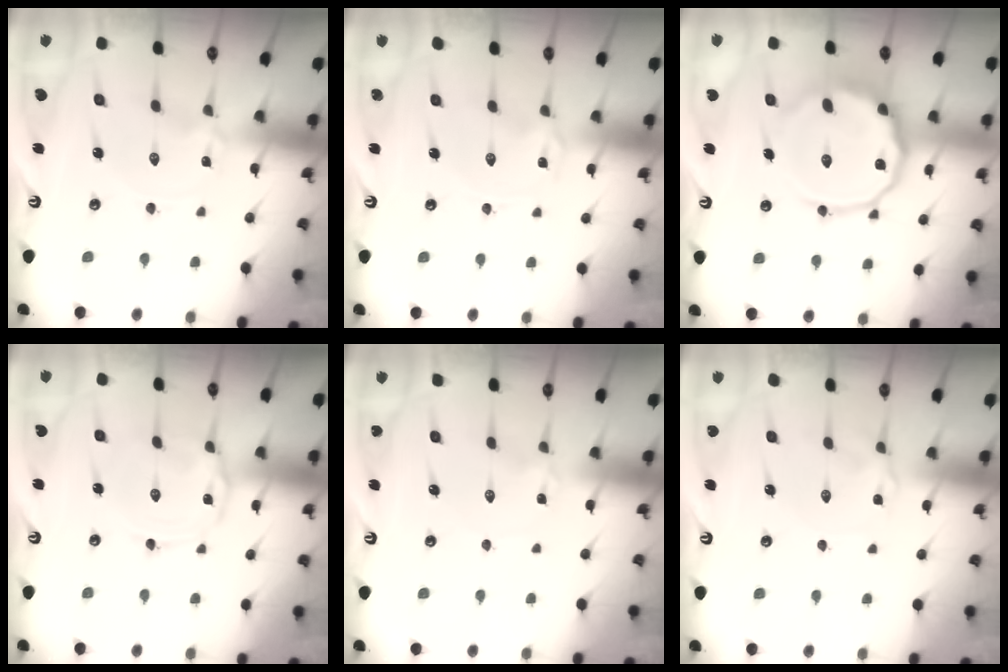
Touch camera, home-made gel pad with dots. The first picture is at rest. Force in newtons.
{"total": 0.0}
{"total": 14.5, "press": 14.4, "slide": 1.6}
{"total": 2.6, "press": 2.6, "slide": 0.4}
{"total": 1.0, "press": 1.0, "slide": 0.2}
{"total": 2.3, "press": 2.2, "slide": 0.4}